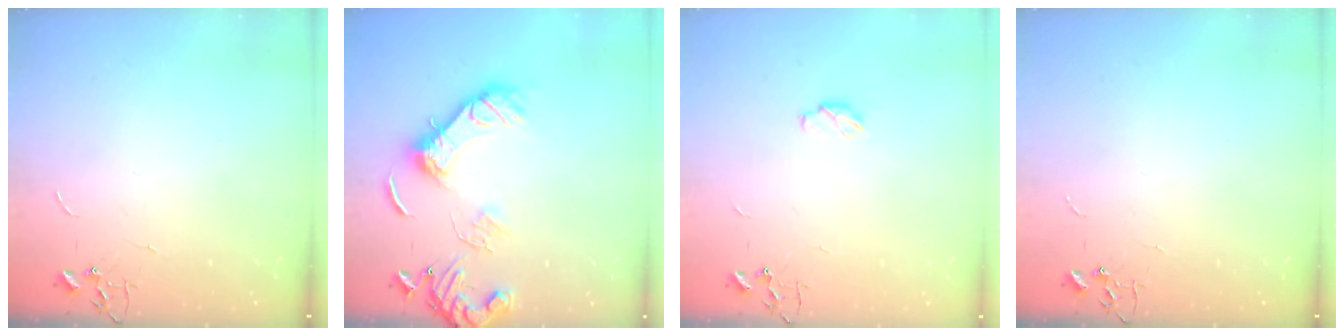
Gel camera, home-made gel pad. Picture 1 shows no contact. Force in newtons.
{"total": 14.6, "press": 14.5, "slide": 1.2}
{"total": 4.6, "press": 4.6, "slide": 0.6}
{"total": 0.0}